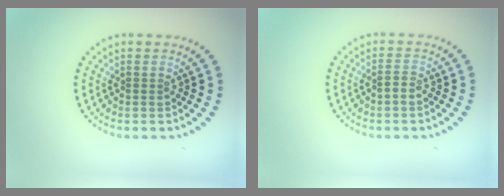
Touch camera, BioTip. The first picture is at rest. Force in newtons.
{"total": 1.0, "press": 1.0, "slide": 0.4}